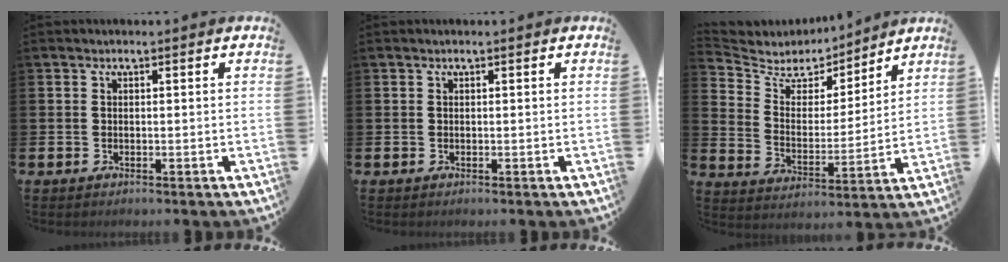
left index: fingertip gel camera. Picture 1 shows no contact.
{"total": 0.0}
{"total": 5.9, "force": [5.2, 2.7, 0.6], "torque": [-0.049, -0.042, 0.087]}